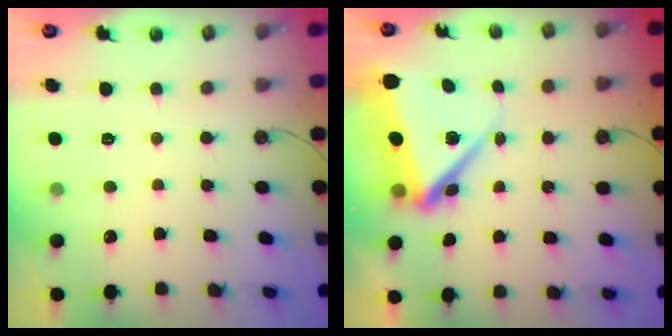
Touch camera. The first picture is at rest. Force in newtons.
{"total": 12.0, "press": 11.9, "slide": 1.6}